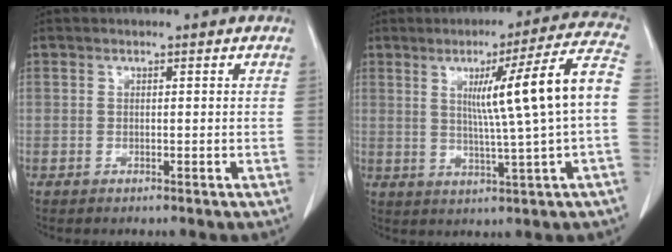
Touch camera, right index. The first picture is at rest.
{"total": 13.9, "force": [1.2, -1.4, 13.7], "torque": [-0.198, 0.010, 0.019]}